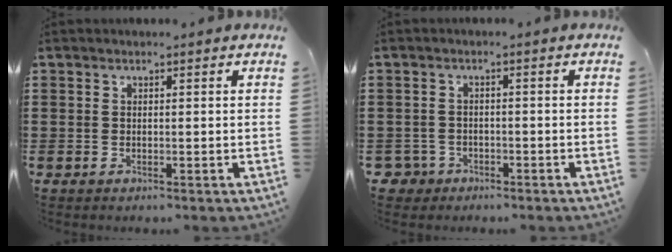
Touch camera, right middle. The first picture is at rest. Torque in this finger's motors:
{"motor_torque": [-1.08, 1.06, -0.01, -0.04]}